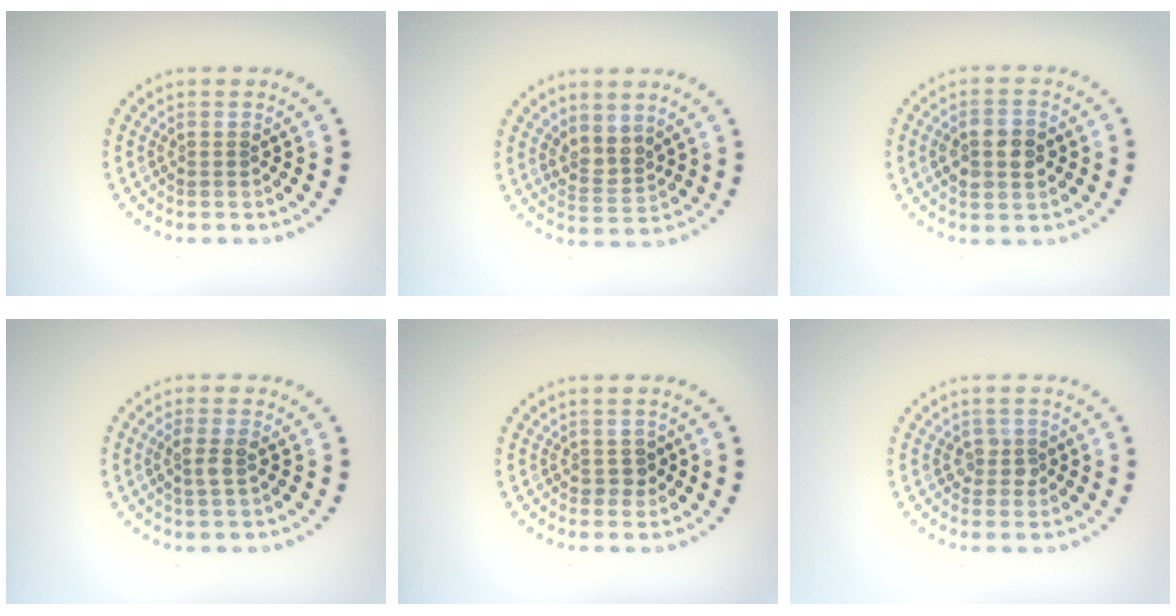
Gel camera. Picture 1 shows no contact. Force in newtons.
{"total": 2.3, "press": 1.8, "slide": 1.4}
{"total": 3.8, "press": 3.8, "slide": 0.2}
{"total": 1.7, "press": 1.6, "slide": 0.6}
{"total": 1.1, "press": 0.9, "slide": 0.6}
{"total": 1.2, "press": 1.0, "slide": 0.6}